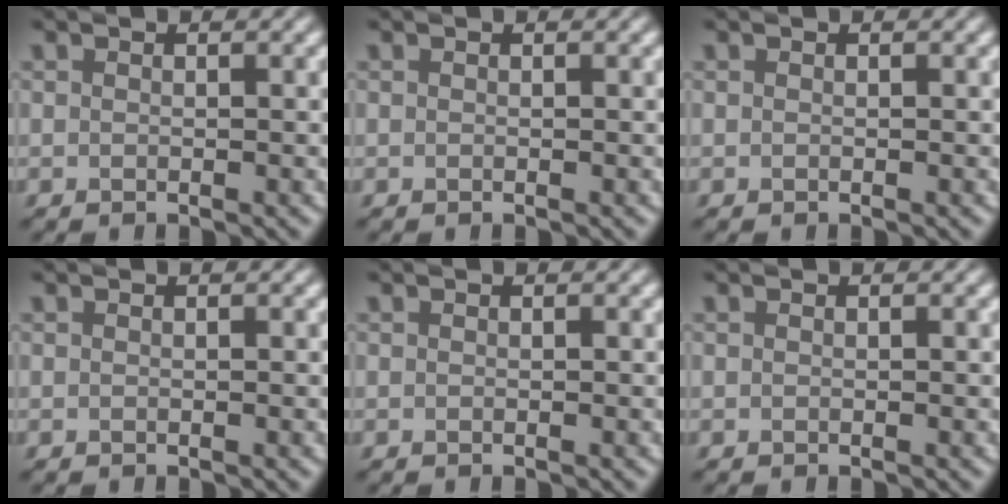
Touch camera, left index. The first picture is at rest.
{"total": 0.0}
{"total": 0.0}
{"total": 0.0}
{"total": 0.0}
{"total": 0.0}